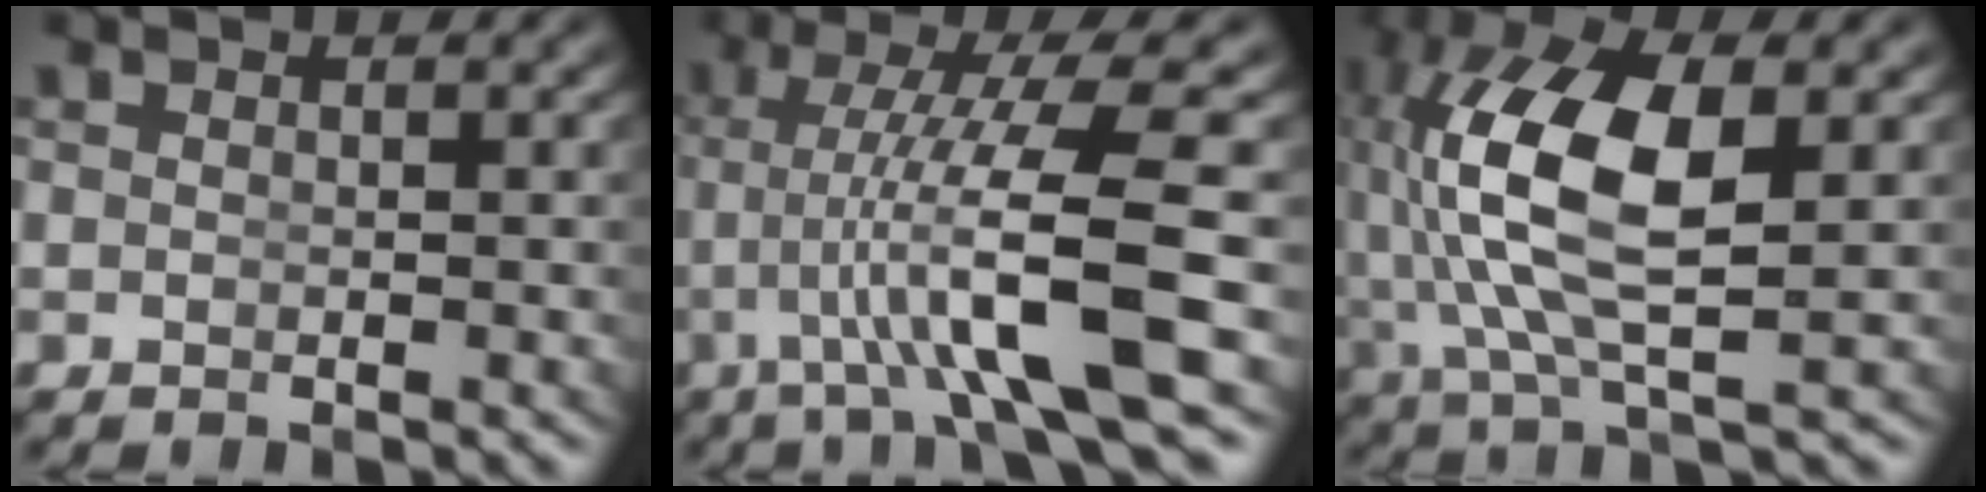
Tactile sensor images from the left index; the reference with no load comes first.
{"total": 8.0, "force": [-0.8, 0.7, 7.9], "torque": [-0.139, -0.006, -0.008]}
{"total": 9.0, "force": [0.9, 3.4, 8.2], "torque": [-0.184, -0.018, 0.032]}